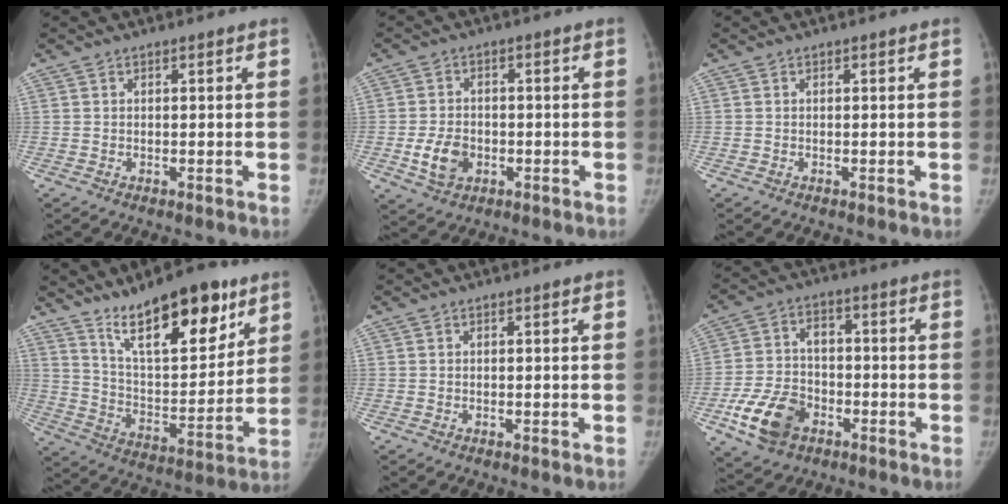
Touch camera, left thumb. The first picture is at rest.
{"total": 6.4, "force": [-1.8, 4.8, 3.9], "torque": [-0.060, 0.006, -0.029]}
{"total": 0.0}
{"total": 20.3, "force": [13.2, 7.3, 13.5], "torque": [-0.168, -0.076, 0.225]}
{"total": 0.0}
{"total": 12.4, "force": [-5.3, 8.9, 6.9], "torque": [-0.110, 0.021, -0.095]}